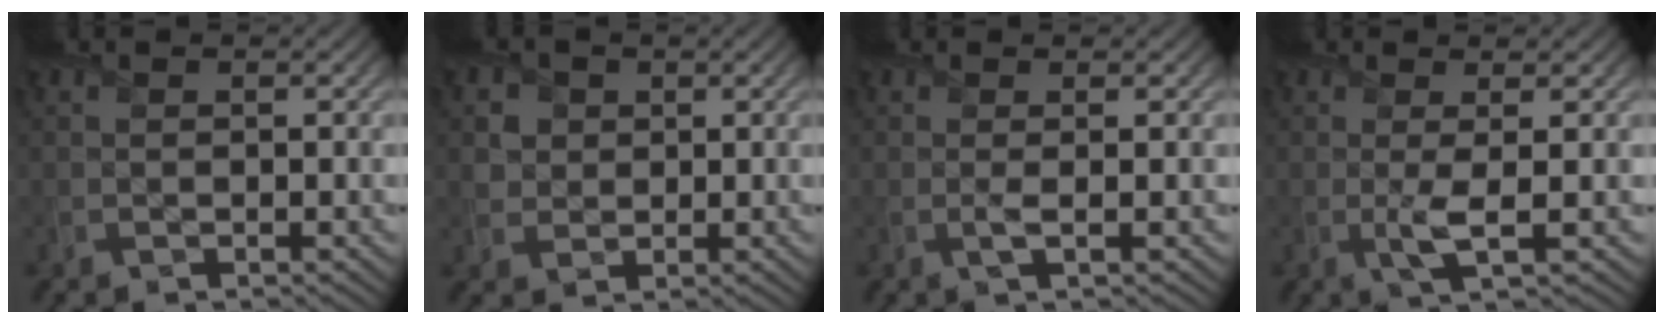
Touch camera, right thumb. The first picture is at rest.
{"total": 3.8, "force": [1.5, 3.3, 1.3], "torque": [-0.055, -0.006, 0.031]}
{"total": 1.4, "force": [0.1, 0.2, 1.4], "torque": [-0.030, 0.002, -0.003]}
{"total": 2.8, "force": [0.1, 0.4, 2.7], "torque": [-0.054, 0.000, -0.001]}